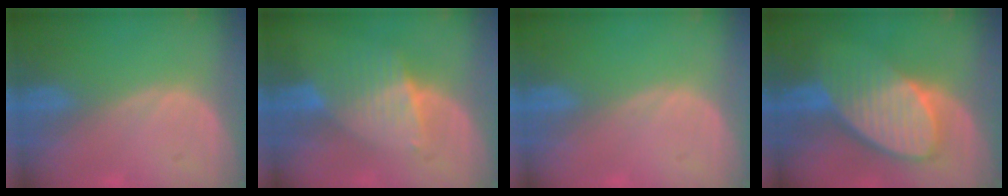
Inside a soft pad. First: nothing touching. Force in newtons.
{"total": 6.7, "press": 5.9, "slide": 3.2}
{"total": 0.0}
{"total": 9.1, "press": 8.1, "slide": 4.0}